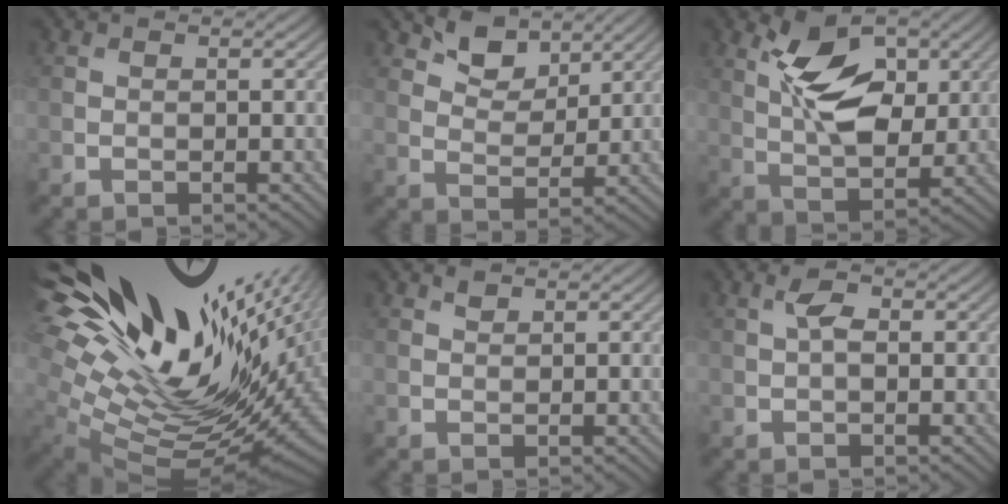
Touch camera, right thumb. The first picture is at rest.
{"total": 5.5, "force": [3.8, 2.9, 2.7], "torque": [-0.057, -0.009, 0.066]}
{"total": 9.7, "force": [3.2, 5.1, 7.6], "torque": [-0.145, -0.001, 0.051]}
{"total": 19.6, "force": [7.2, 9.6, 15.6], "torque": [-0.295, 0.026, 0.150]}
{"total": 0.8, "force": [0.6, 0.4, 0.3], "torque": [-0.008, -0.003, 0.013]}
{"total": 2.1, "force": [0.2, 1.0, 1.8], "torque": [-0.038, 0.003, -0.001]}